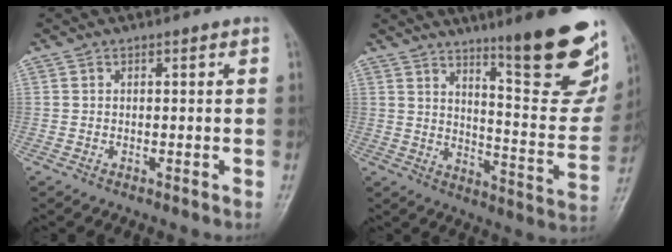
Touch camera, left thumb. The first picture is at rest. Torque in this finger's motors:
{"motor_torque": [2.60, 2.42, 1.36, -1.42, 0.17]}